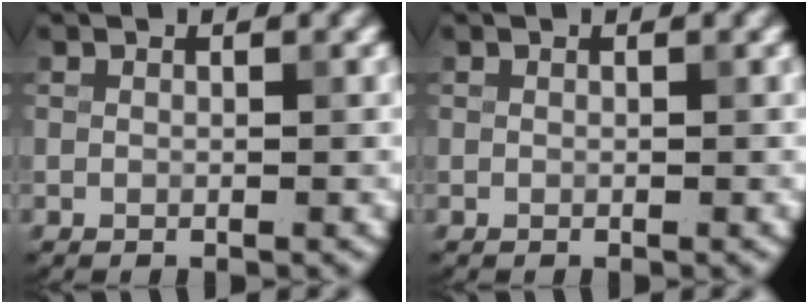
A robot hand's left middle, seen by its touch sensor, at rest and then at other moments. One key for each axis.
{"total": 0.0}